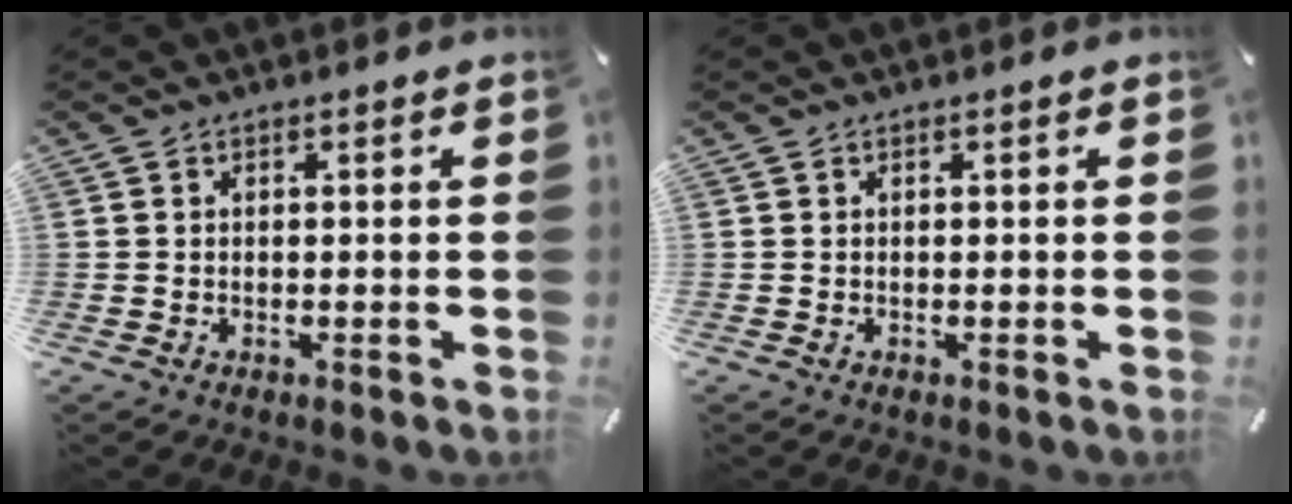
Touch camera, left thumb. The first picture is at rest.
{"total": 0.0}